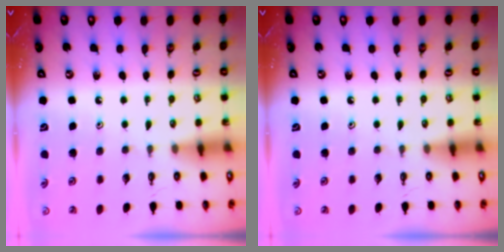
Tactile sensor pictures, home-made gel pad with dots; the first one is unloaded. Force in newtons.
{"total": 0.0}